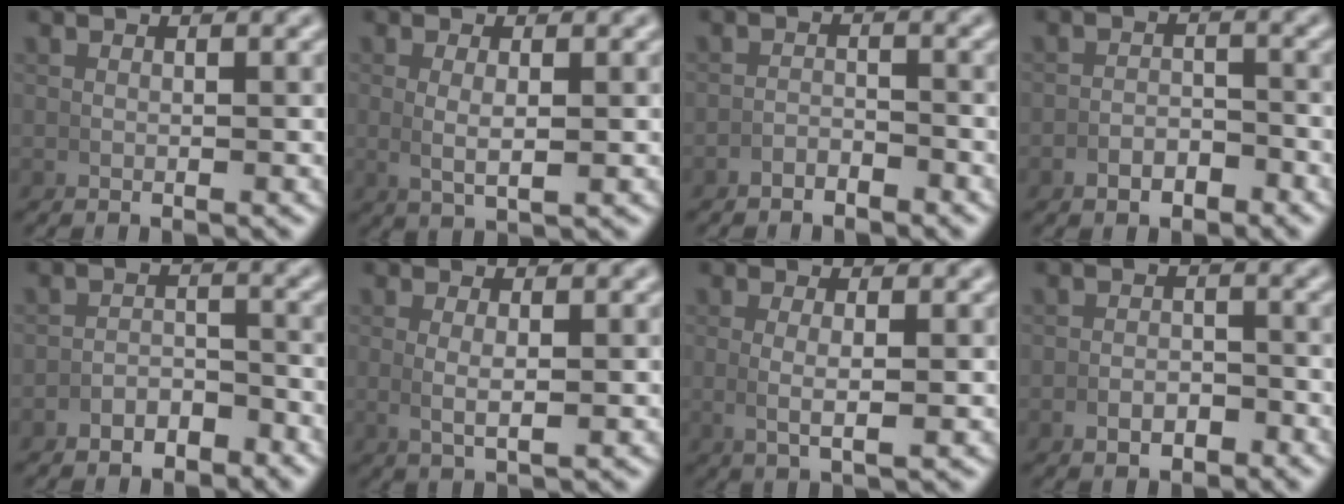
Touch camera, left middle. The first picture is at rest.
{"total": 2.4, "force": [0.4, 0.7, 2.3], "torque": [-0.046, -0.008, 0.016]}
{"total": 2.2, "force": [-2.1, 0.5, 0.2], "torque": [0.001, -0.002, -0.040]}
{"total": 2.6, "force": [-2.2, 1.2, 0.6], "torque": [-0.003, 0.000, -0.041]}
{"total": 3.3, "force": [-2.8, 1.5, 0.6], "torque": [-0.004, 0.002, -0.054]}
{"total": 2.2, "force": [0.3, 0.6, 2.1], "torque": [-0.043, -0.008, 0.014]}
{"total": 2.6, "force": [0.2, 0.5, 2.5], "torque": [-0.051, -0.008, 0.012]}
{"total": 2.2, "force": [-1.6, 1.2, 0.7], "torque": [-0.004, -0.001, -0.030]}